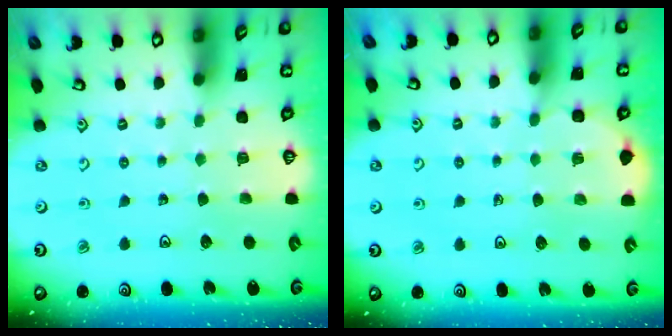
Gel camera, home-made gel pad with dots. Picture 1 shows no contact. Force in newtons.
{"total": 4.4, "press": 3.9, "slide": 1.9}